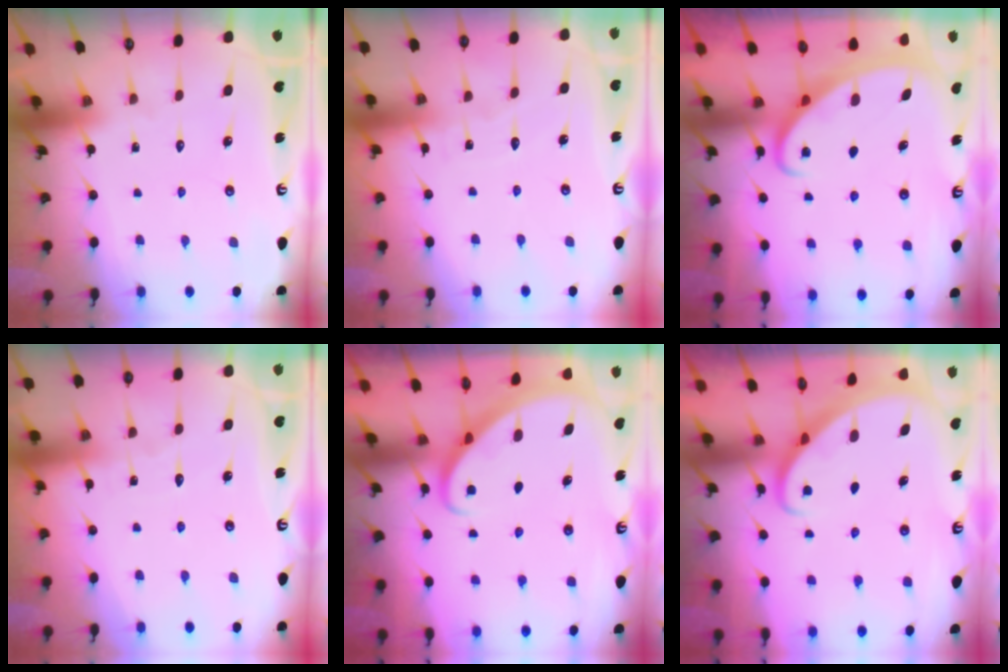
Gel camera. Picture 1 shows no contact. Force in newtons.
{"total": 3.9, "press": 3.9, "slide": 0.2}
{"total": 2.5, "press": 2.4, "slide": 0.3}
{"total": 2.0, "press": 2.0, "slide": 0.1}
{"total": 2.7, "press": 2.7, "slide": 0.2}
{"total": 2.5, "press": 2.5, "slide": 0.3}